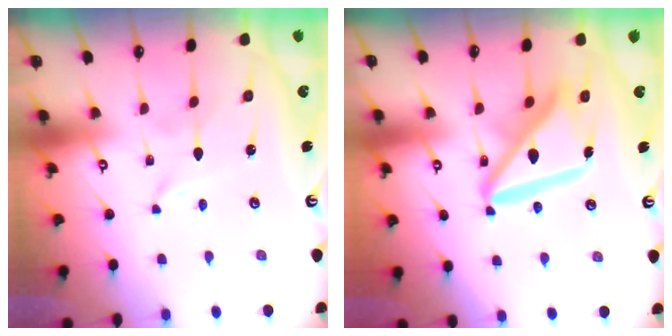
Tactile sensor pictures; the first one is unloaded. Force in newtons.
{"total": 15.9, "press": 15.8, "slide": 1.9}